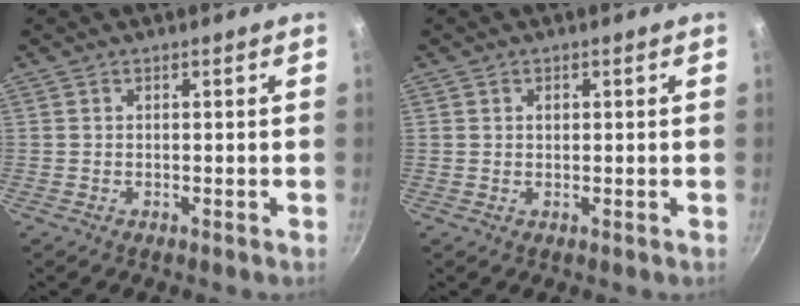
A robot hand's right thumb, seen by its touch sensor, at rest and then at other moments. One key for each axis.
{"total": 1.0, "fx": 0.3, "fy": 0.8, "fz": 0.6, "tx": -0.007, "ty": 0.002, "tz": 0.004}